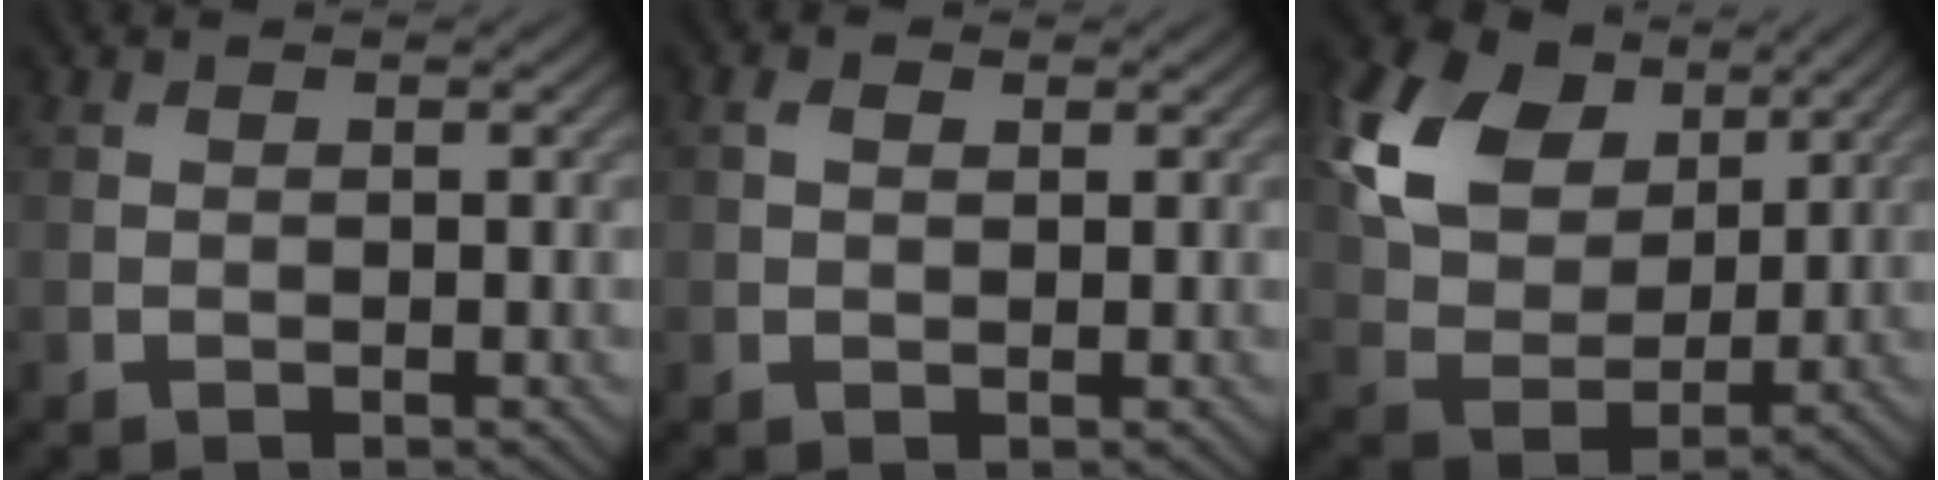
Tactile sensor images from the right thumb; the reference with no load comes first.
{"total": 1.3, "force": [0.6, 0.8, 0.9], "torque": [-0.019, 0.003, 0.009]}
{"total": 12.8, "force": [5.6, 8.5, 7.7], "torque": [-0.188, 0.017, 0.103]}